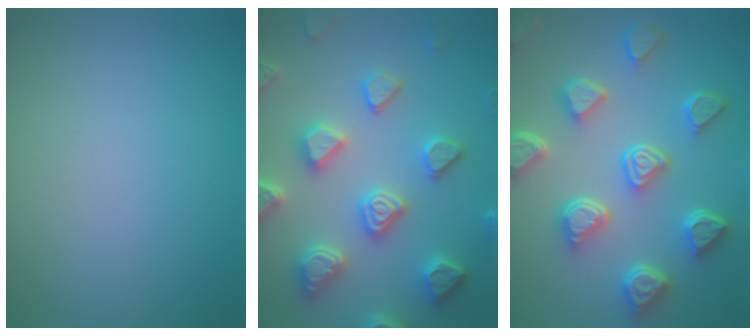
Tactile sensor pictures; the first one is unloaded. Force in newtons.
{"total": 6.7, "press": 6.5, "slide": 1.4}
{"total": 7.0, "press": 5.6, "slide": 4.1}